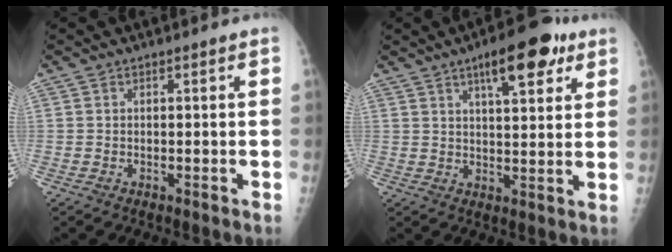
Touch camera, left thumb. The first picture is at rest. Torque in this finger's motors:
{"motor_torque": [1.29, 1.35, 0.86, -0.33, 0.06]}